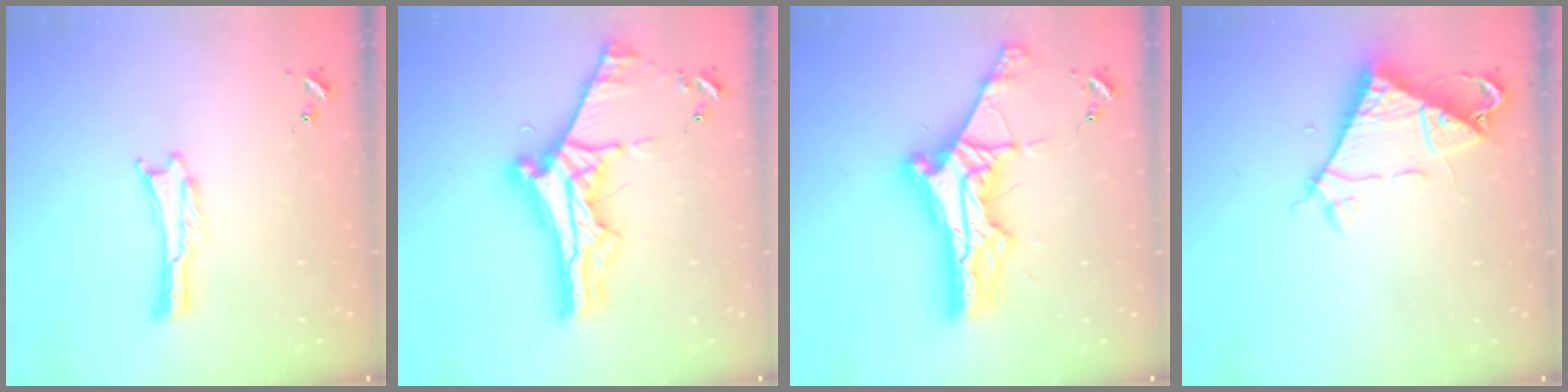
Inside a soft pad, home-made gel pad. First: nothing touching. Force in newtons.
{"total": 10.9, "press": 10.8, "slide": 1.0}
{"total": 14.3, "press": 14.3, "slide": 1.3}
{"total": 7.3, "press": 7.3, "slide": 0.3}